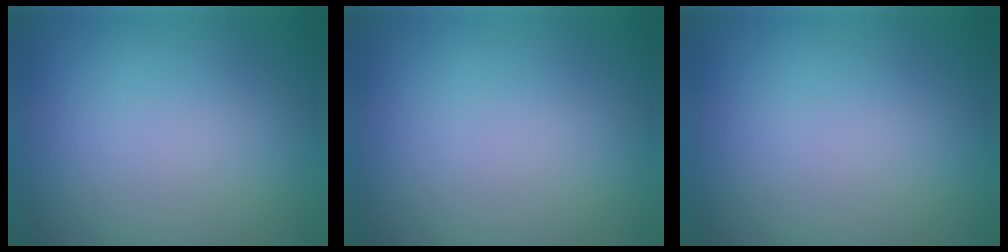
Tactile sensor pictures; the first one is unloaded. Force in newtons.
{"total": 0.0}
{"total": 0.0}